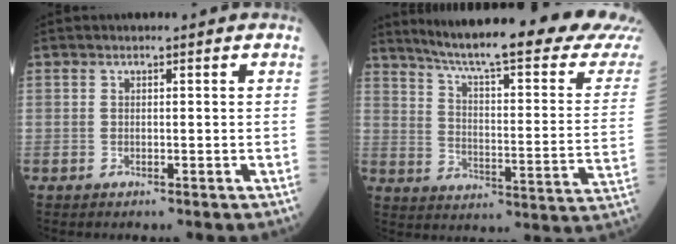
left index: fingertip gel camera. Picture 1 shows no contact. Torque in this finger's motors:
{"motor_torque": [0.85, -1.29, 0.57, 0.15]}